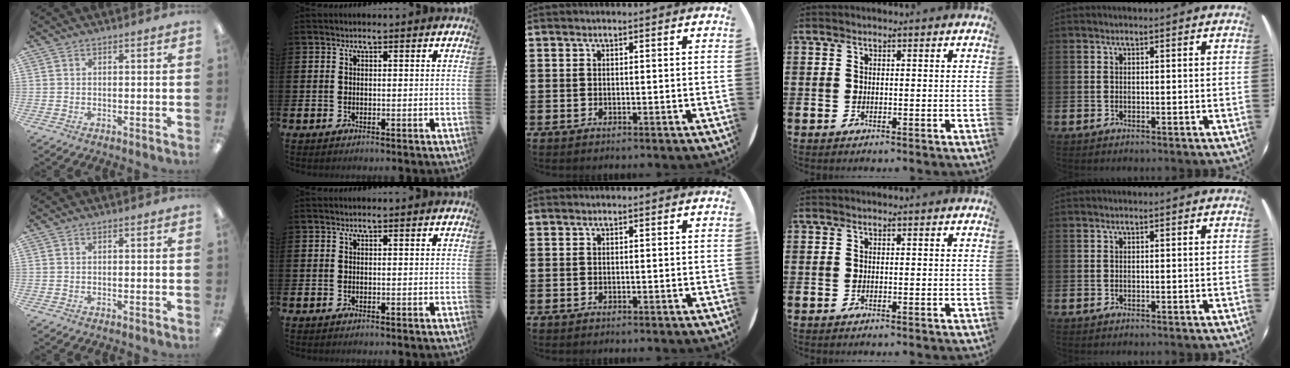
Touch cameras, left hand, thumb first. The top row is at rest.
{}